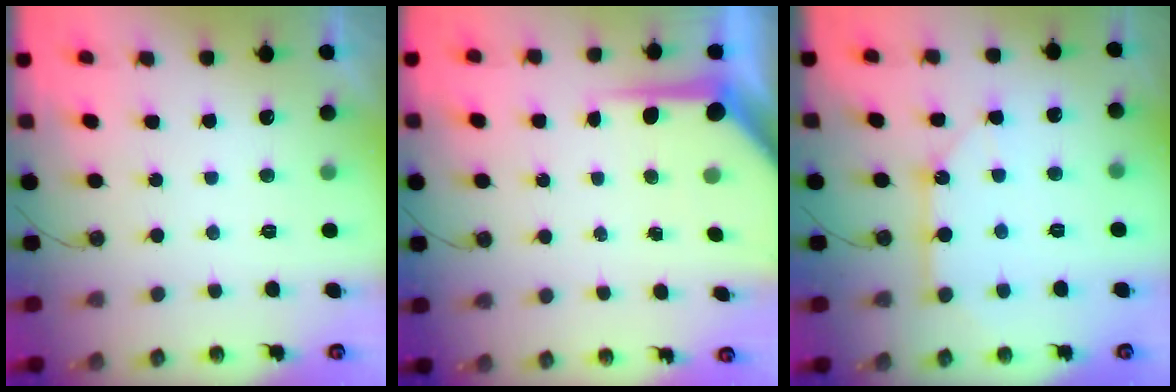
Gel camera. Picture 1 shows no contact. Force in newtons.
{"total": 7.1, "press": 7.0, "slide": 0.8}
{"total": 10.1, "press": 10.0, "slide": 1.1}